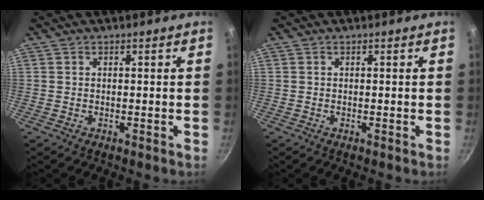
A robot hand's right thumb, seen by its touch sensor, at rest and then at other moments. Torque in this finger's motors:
{"motor_torque": [-0.57, 0.18, -0.46, 0.46, 0.03]}